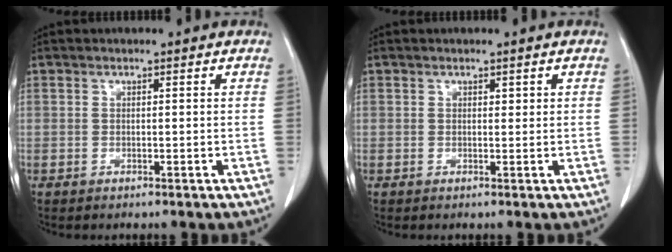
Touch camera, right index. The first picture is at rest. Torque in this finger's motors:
{"motor_torque": [0.08, -0.04, 0.02, 0.02]}